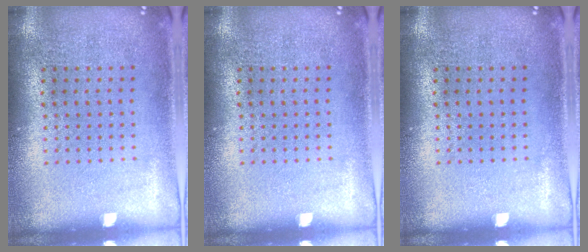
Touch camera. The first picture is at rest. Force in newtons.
{"total": 0.0}
{"total": 0.0}